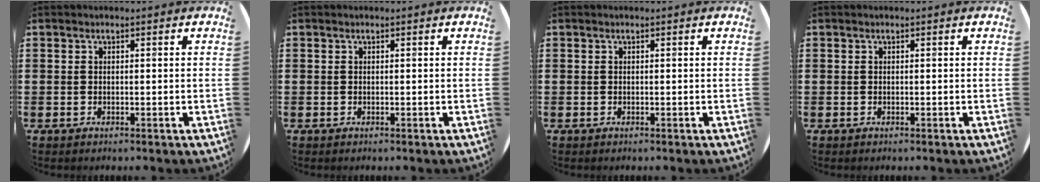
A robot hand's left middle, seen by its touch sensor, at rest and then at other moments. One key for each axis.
{"total": 0.0}
{"total": 0.0}
{"total": 0.0}